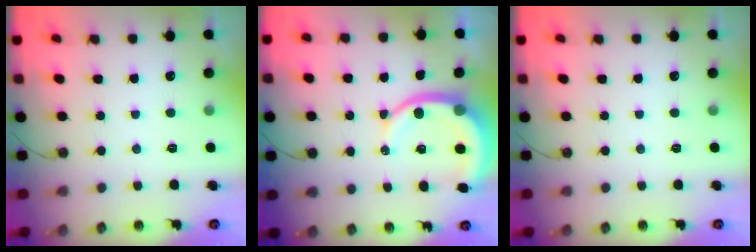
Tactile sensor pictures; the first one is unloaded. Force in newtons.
{"total": 10.0, "press": 9.9, "slide": 1.2}
{"total": 0.0}